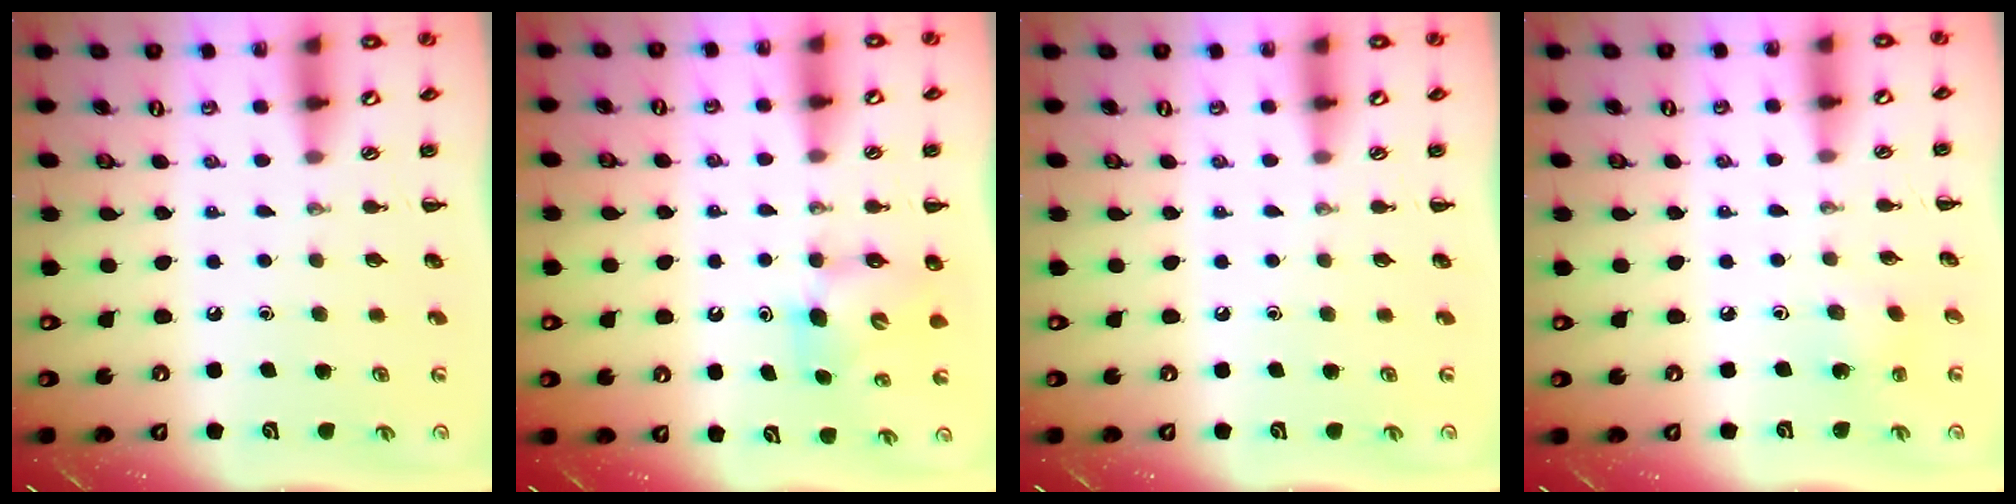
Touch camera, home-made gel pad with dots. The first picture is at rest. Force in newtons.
{"total": 6.2, "press": 6.1, "slide": 0.7}
{"total": 0.0}
{"total": 1.5, "press": 1.4, "slide": 0.6}